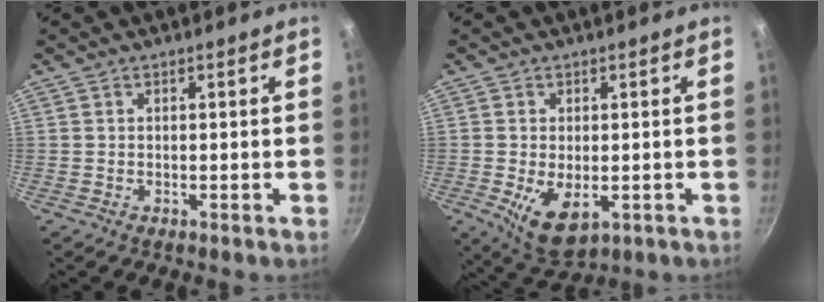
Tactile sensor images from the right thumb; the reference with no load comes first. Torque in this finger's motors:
{"motor_torque": [-0.18, 0.46, 0.42, 0.82, 0.07]}